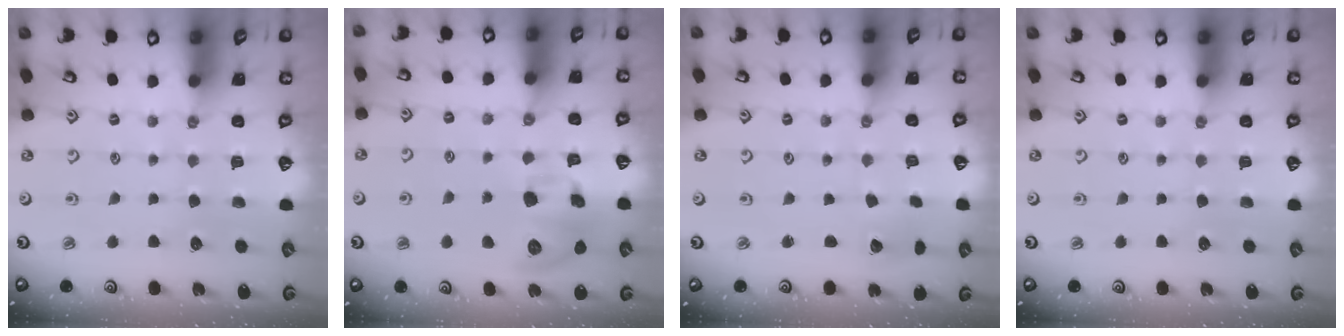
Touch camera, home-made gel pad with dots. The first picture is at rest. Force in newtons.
{"total": 10.9, "press": 10.7, "slide": 2.0}
{"total": 2.4, "press": 2.4, "slide": 0.2}
{"total": 0.0}